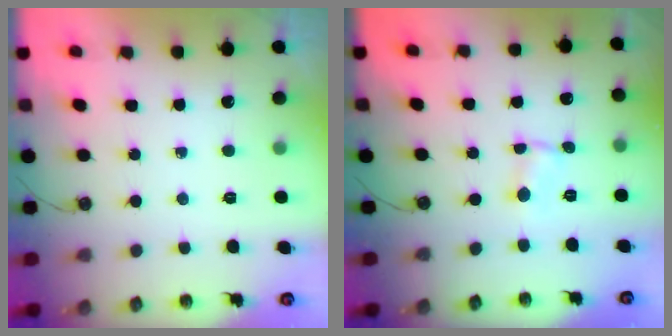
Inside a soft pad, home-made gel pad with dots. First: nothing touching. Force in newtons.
{"total": 0.6, "press": 0.6, "slide": 0.1}